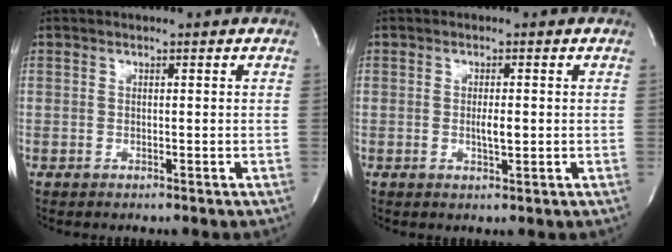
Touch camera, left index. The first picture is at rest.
{"total": 2.2, "force": [-0.1, 0.6, 2.2], "torque": [-0.041, -0.002, 0.000]}